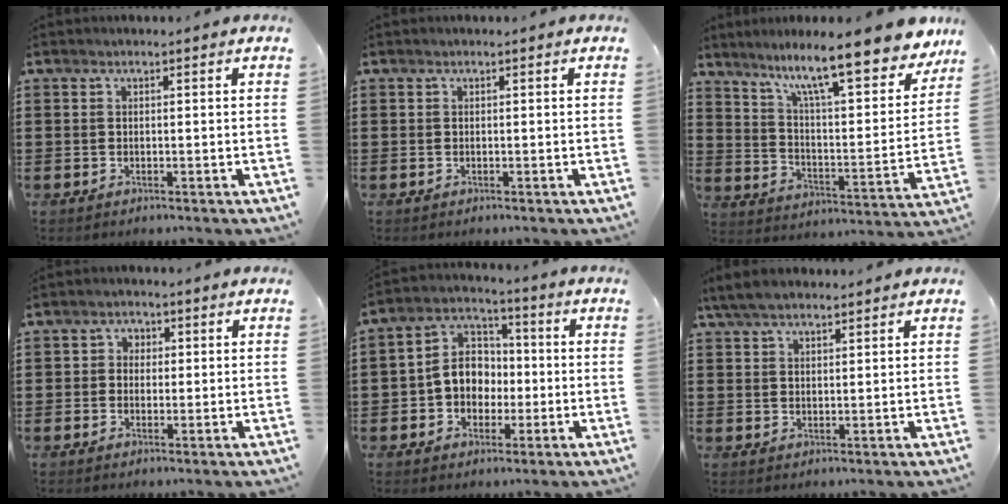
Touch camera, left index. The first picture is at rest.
{"total": 0.0}
{"total": 12.8, "force": [10.2, 1.2, 7.7], "torque": [-0.150, -0.066, 0.164]}
{"total": 2.0, "force": [-0.1, 1.9, 0.5], "torque": [-0.019, 0.010, -0.007]}
{"total": 7.1, "force": [-1.0, 6.1, 3.4], "torque": [-0.078, 0.016, -0.021]}
{"total": 3.9, "force": [3.2, 1.1, 1.9], "torque": [-0.045, 0.002, 0.061]}